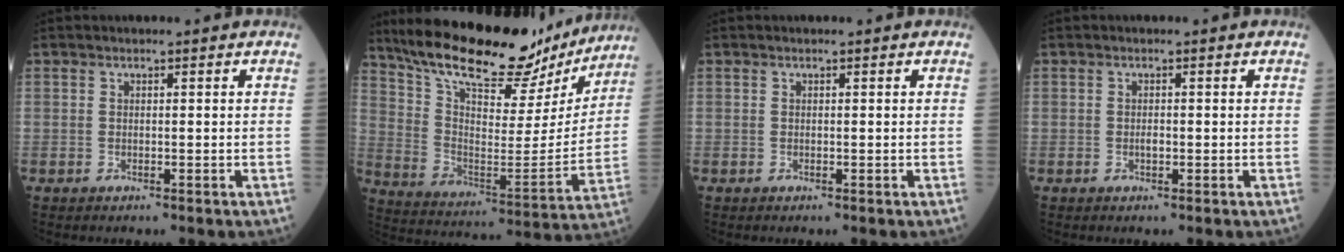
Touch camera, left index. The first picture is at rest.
{"total": 26.3, "force": [21.9, 7.0, 12.7], "torque": [-0.204, -0.003, 0.326]}
{"total": 0.0}
{"total": 0.6, "force": [-0.3, 0.2, 0.5], "torque": [-0.005, -0.001, -0.005]}